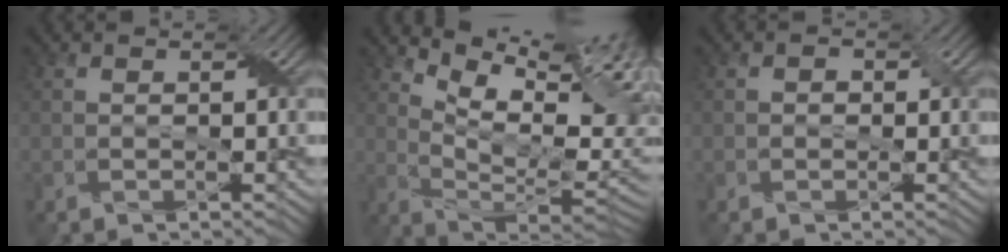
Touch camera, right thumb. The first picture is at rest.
{"total": 15.7, "force": [6.5, 6.0, 12.9], "torque": [-0.187, 0.020, 0.109]}
{"total": 0.9, "force": [-0.2, 0.8, 0.3], "torque": [-0.004, -0.003, -0.006]}